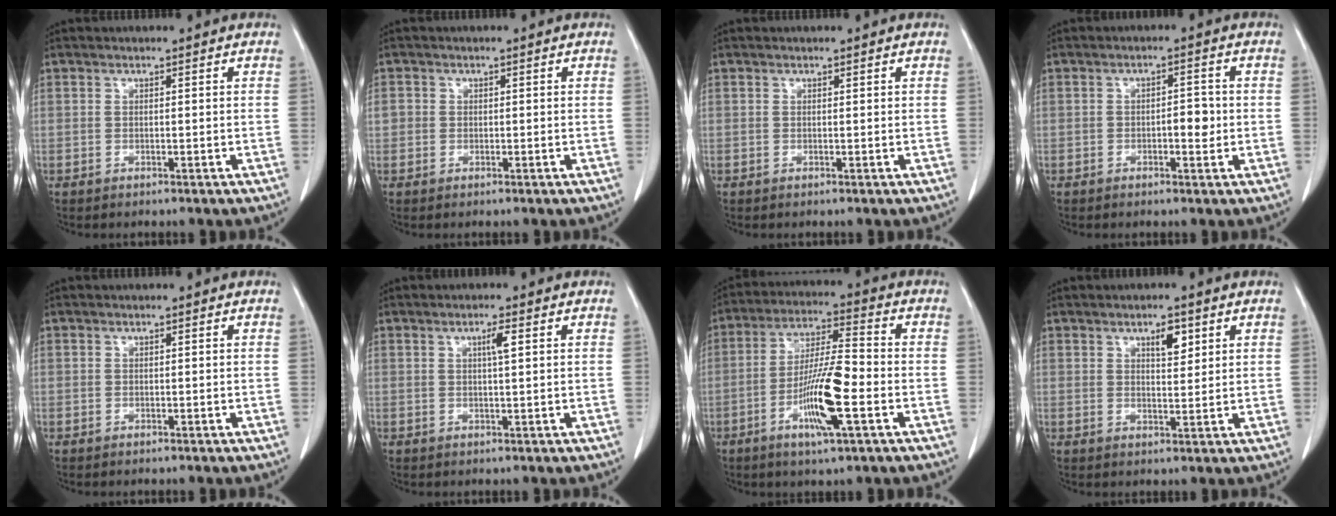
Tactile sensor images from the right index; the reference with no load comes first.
{"total": 1.7, "force": [0.0, 1.6, 0.4], "torque": [0.002, 0.008, 0.001]}
{"total": 0.0}
{"total": 3.1, "force": [-0.5, 1.2, 2.8], "torque": [-0.038, 0.003, -0.006]}
{"total": 0.0}
{"total": 2.1, "force": [0.7, 0.0, 2.0], "torque": [-0.037, 0.000, 0.012]}
{"total": 11.7, "force": [-3.9, 1.1, 10.9], "torque": [-0.205, -0.007, -0.073]}
{"total": 3.5, "force": [1.9, 1.3, 2.7], "torque": [-0.042, -0.003, 0.031]}